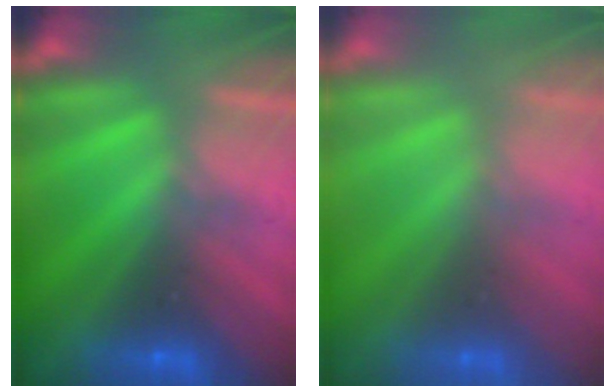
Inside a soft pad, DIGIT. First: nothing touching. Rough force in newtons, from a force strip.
{"total": 2.8}